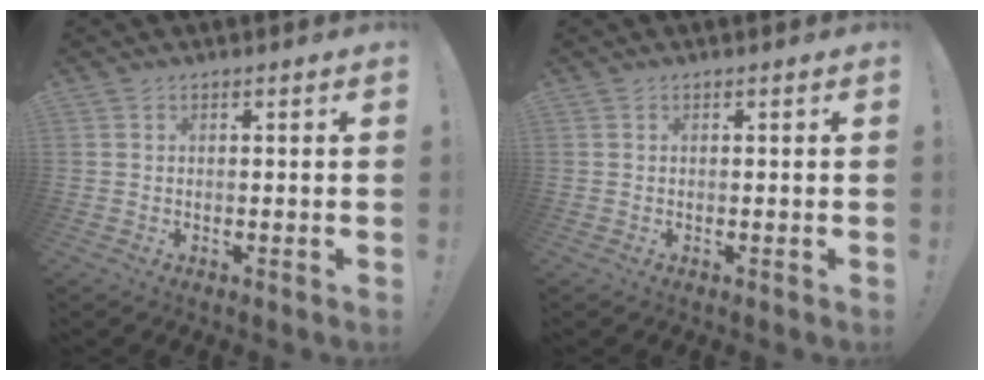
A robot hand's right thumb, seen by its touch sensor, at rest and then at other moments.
{"total": 0.0}